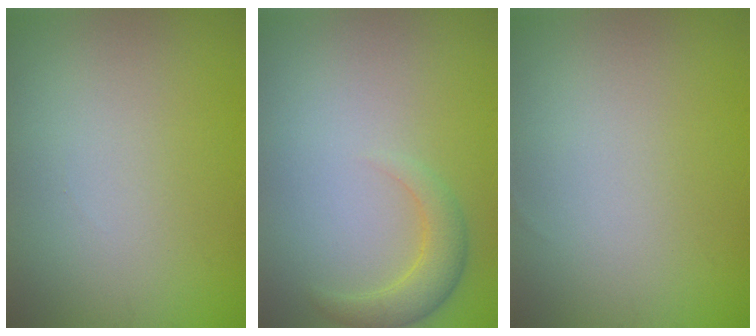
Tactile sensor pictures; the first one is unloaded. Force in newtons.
{"total": 2.4, "press": 2.4, "slide": 0.1}
{"total": 0.0}